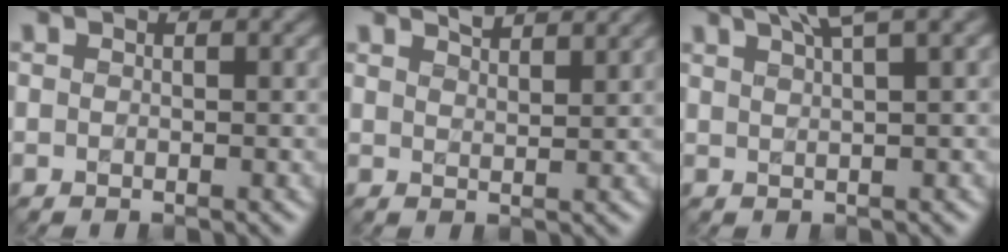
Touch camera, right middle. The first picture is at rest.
{"total": 2.8, "force": [2.5, 0.6, 1.2], "torque": [-0.002, 0.005, 0.025]}
{"total": 4.4, "force": [3.0, 0.7, 3.1], "torque": [-0.033, 0.014, 0.044]}